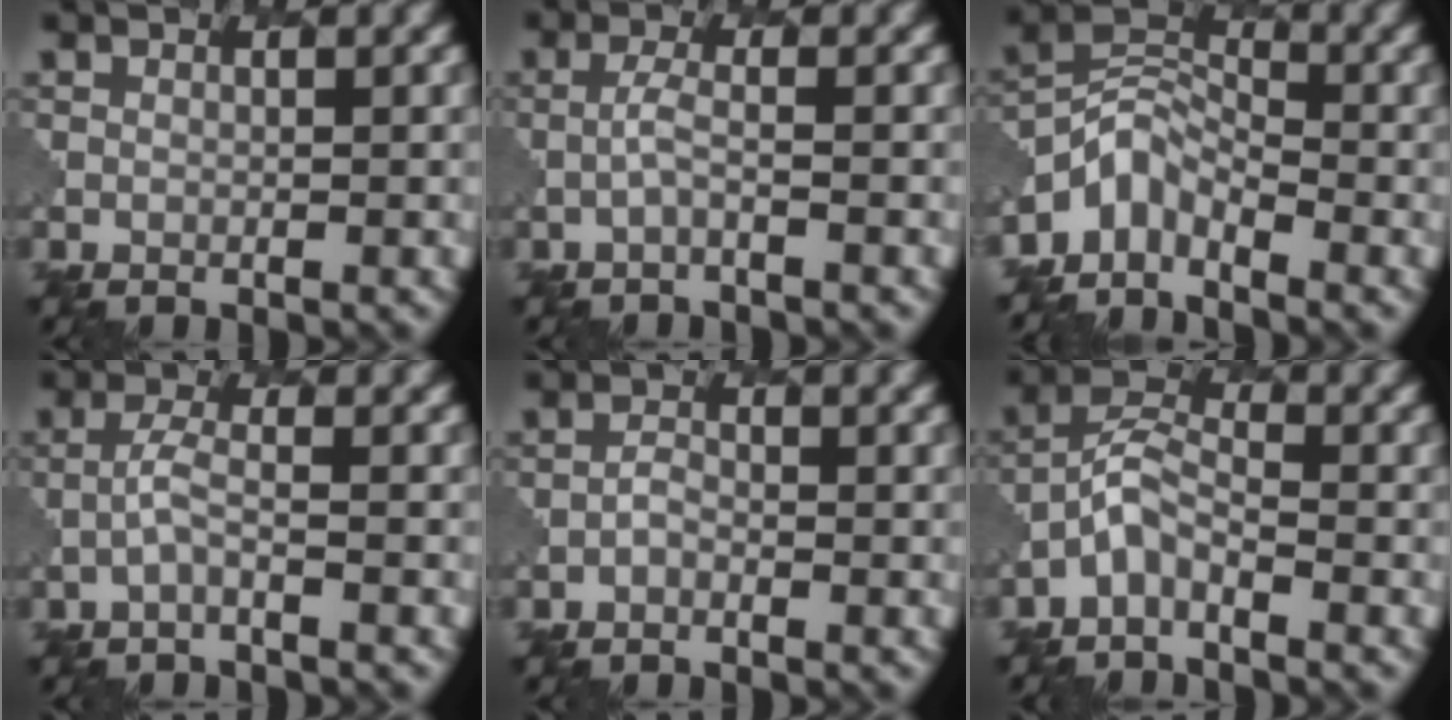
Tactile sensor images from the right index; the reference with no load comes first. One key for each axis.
{"total": 1.2, "fx": -0.4, "fy": 0.1, "fz": 1.2, "tx": -0.027, "ty": 0.002, "tz": -0.015}
{"total": 3.5, "fx": -2.7, "fy": 1.9, "fz": 1.2, "tx": -0.020, "ty": 0.006, "tz": -0.065}
{"total": 1.4, "fx": -0.6, "fy": 0.1, "fz": 1.3, "tx": -0.031, "ty": 0.005, "tz": -0.020}
{"total": 0.5, "fx": -0.4, "fy": 0.3, "fz": 0.2, "tx": -0.007, "ty": 0.001, "tz": -0.010}
{"total": 2.7, "fx": -1.9, "fy": 1.1, "fz": 1.6, "tx": -0.035, "ty": 0.008, "tz": -0.046}